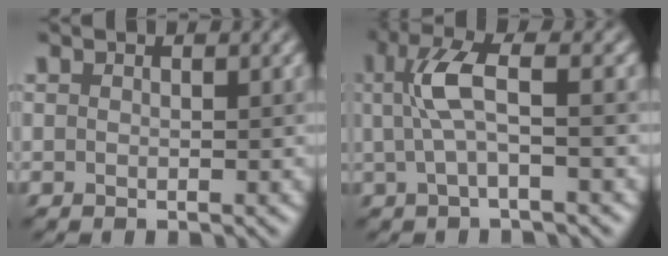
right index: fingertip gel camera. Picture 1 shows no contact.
{"total": 3.9, "force": [0.6, 0.9, 3.8], "torque": [-0.080, 0.014, 0.015]}